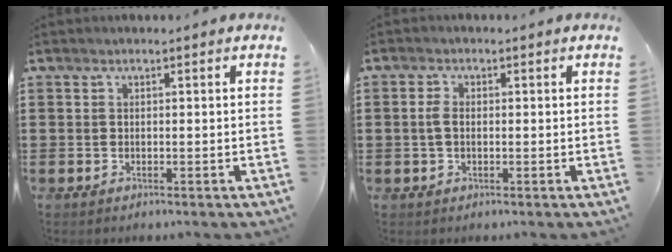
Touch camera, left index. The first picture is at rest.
{"total": 2.4, "force": [0.0, 1.3, 2.0], "torque": [-0.048, 0.002, -0.004]}